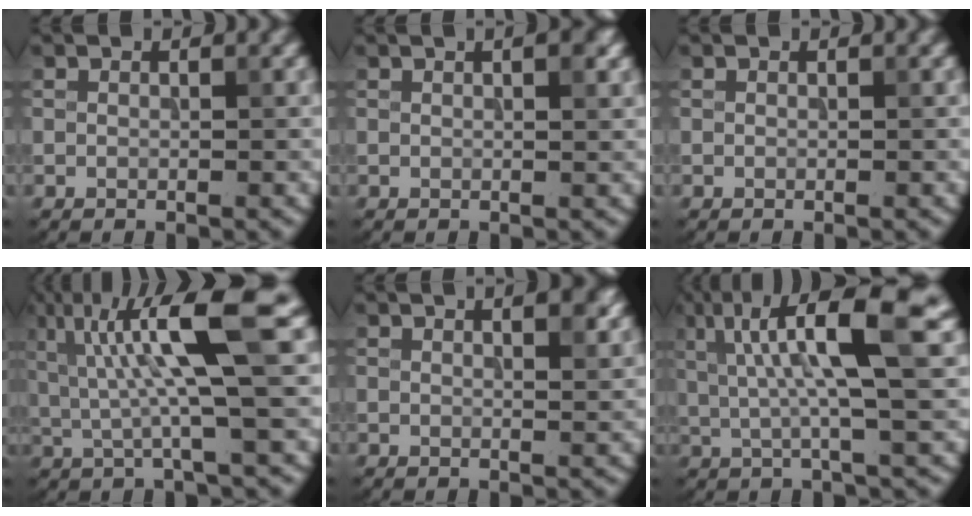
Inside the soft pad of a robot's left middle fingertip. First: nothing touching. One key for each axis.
{"total": 2.0, "fx": 0.9, "fy": 0.6, "fz": 1.7, "tx": -0.014, "ty": 0.004, "tz": 0.012}
{"total": 0.0}
{"total": 8.8, "fx": 2.1, "fy": 1.4, "fz": 8.4, "tx": -0.147, "ty": 0.004, "tz": 0.036}
{"total": 3.5, "fx": 1.9, "fy": 1.3, "fz": 2.6, "tx": -0.019, "ty": 0.007, "tz": 0.019}
{"total": 9.8, "fx": 2.8, "fy": 1.8, "fz": 9.2, "tx": -0.155, "ty": 0.012, "tz": 0.047}